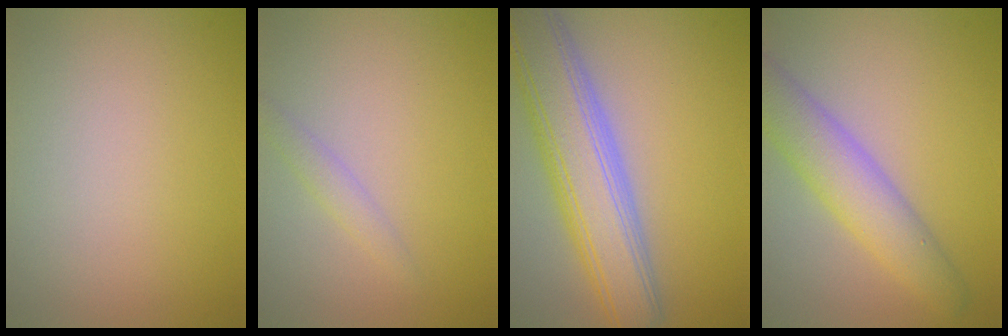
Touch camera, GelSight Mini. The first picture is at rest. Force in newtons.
{"total": 1.3, "press": 1.3, "slide": 0.0}
{"total": 8.7, "press": 8.7, "slide": 0.4}
{"total": 5.3, "press": 5.3, "slide": 0.2}